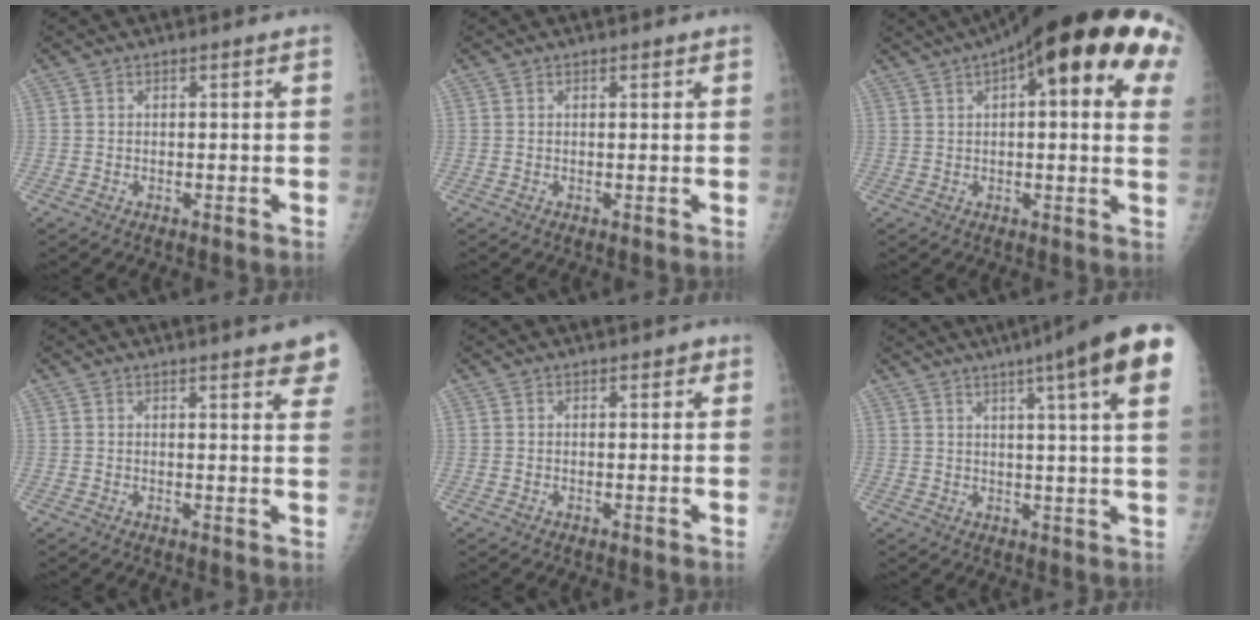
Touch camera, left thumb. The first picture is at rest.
{"total": 0.6, "force": [0.4, 0.3, 0.3], "torque": [-0.002, -0.002, 0.005]}
{"total": 23.1, "force": [8.7, 6.8, 20.3], "torque": [-0.283, 0.023, 0.110]}
{"total": 8.8, "force": [6.4, 1.7, 5.8], "torque": [-0.046, -0.018, 0.064]}
{"total": 1.3, "force": [0.7, 0.8, 0.7], "torque": [0.004, -0.001, 0.005]}
{"total": 17.6, "force": [9.3, 1.3, 14.9], "torque": [-0.197, -0.011, 0.104]}